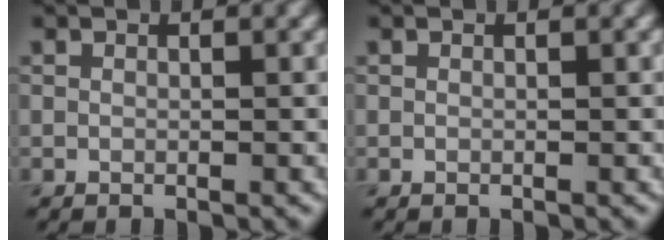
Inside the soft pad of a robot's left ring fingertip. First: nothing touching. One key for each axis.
{"total": 0.0}